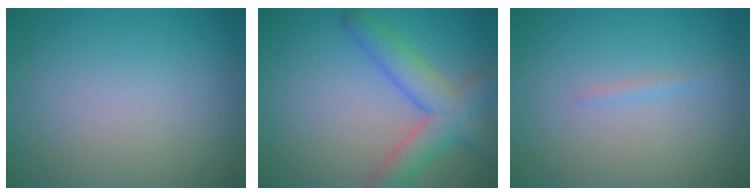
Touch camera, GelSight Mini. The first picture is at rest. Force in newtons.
{"total": 5.4, "press": 5.4, "slide": 0.3}
{"total": 0.7, "press": 0.7, "slide": 0.1}